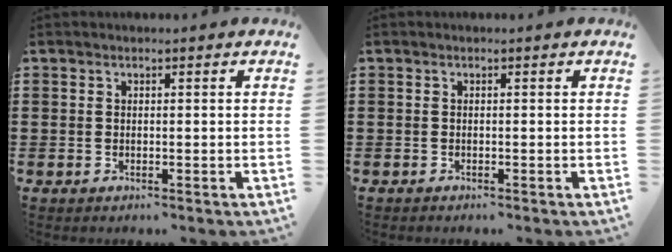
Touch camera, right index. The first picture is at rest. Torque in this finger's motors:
{"motor_torque": [0.15, 0.33, 0.00, -0.01]}